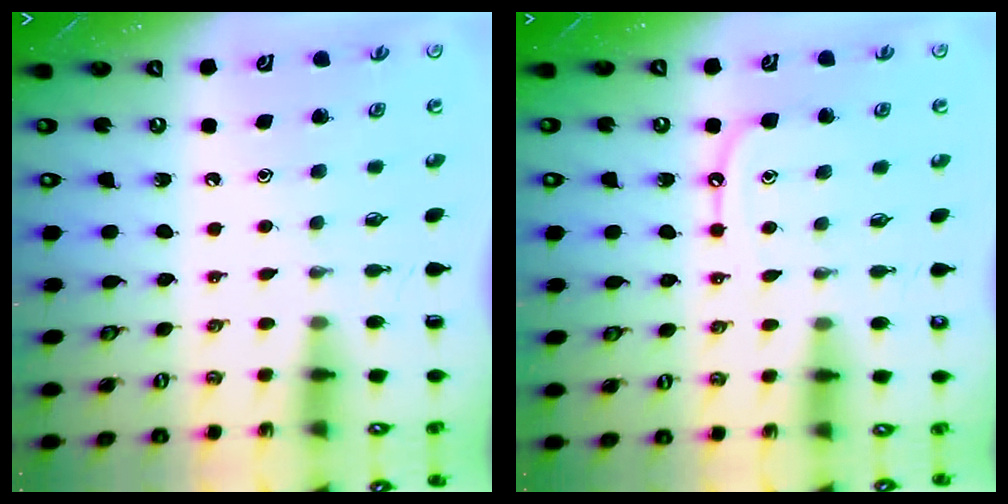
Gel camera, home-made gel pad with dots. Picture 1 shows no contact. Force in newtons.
{"total": 7.2, "press": 7.1, "slide": 0.8}